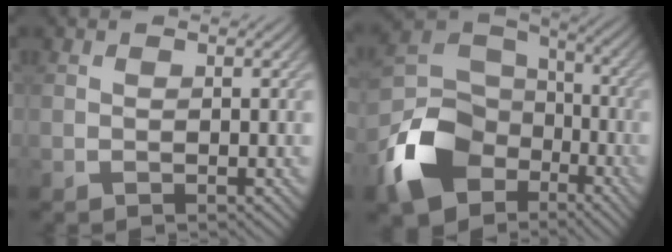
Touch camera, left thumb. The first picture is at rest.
{"total": 14.3, "force": [-6.3, 10.1, 7.9], "torque": [-0.203, -0.037, -0.125]}